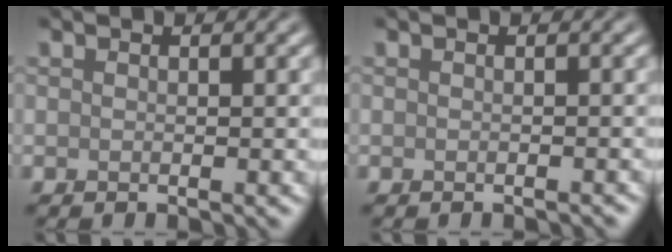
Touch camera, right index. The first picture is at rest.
{"total": 0.7, "force": [-0.7, 0.1, 0.2], "torque": [-0.002, -0.001, -0.009]}